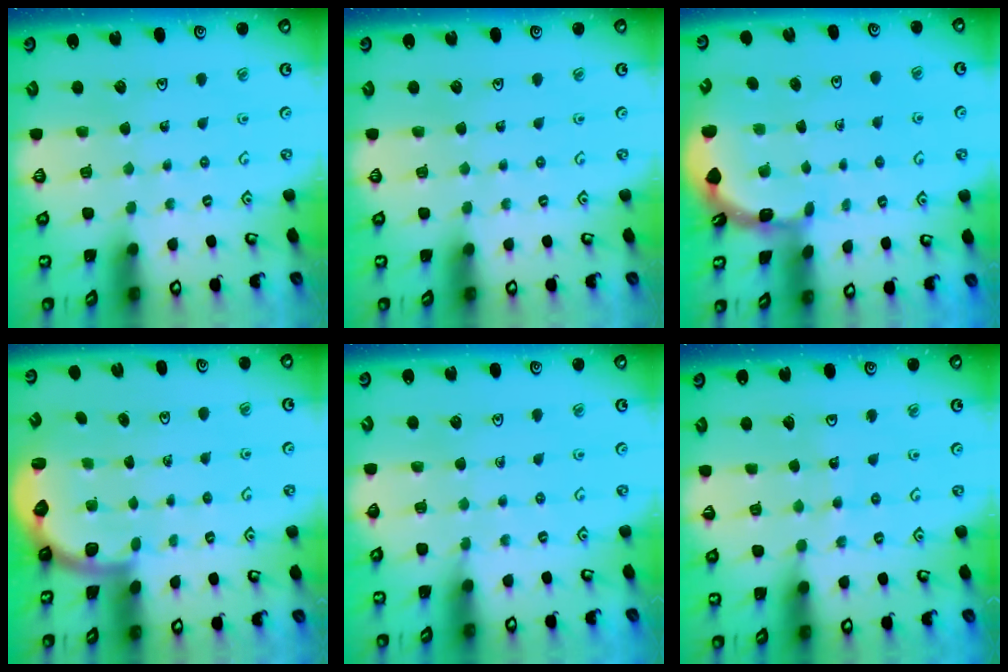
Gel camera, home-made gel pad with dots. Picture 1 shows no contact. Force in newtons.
{"total": 0.0}
{"total": 1.9, "press": 1.9, "slide": 0.1}
{"total": 2.4, "press": 2.1, "slide": 1.2}
{"total": 2.9, "press": 2.8, "slide": 0.5}
{"total": 6.6, "press": 6.5, "slide": 0.7}